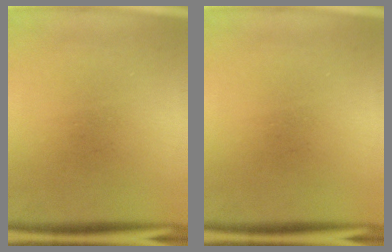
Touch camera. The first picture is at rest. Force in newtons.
{"total": 0.0}